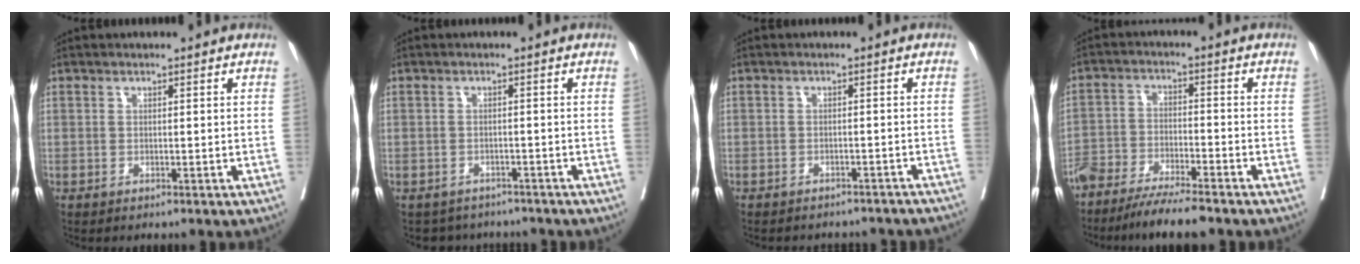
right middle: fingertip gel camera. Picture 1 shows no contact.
{"total": 5.2, "force": [-4.7, 2.2, 0.0], "torque": [0.004, 0.007, -0.056]}
{"total": 12.4, "force": [-11.2, 3.7, 3.8], "torque": [-0.059, 0.003, -0.114]}
{"total": 8.7, "force": [-7.4, 0.8, 4.4], "torque": [-0.069, -0.020, -0.128]}